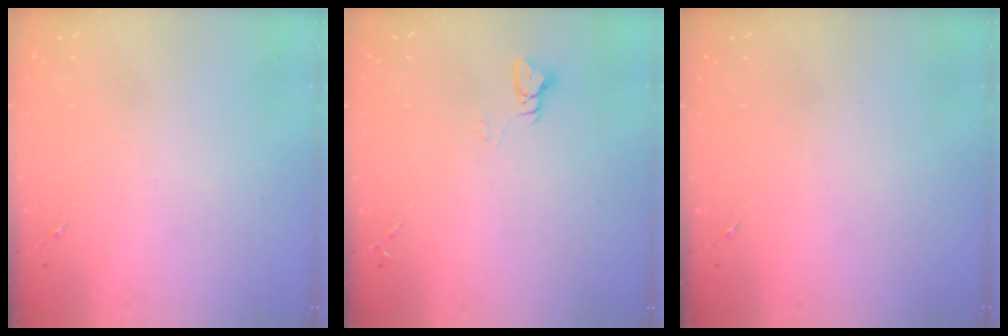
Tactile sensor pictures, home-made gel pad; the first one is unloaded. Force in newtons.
{"total": 2.9, "press": 2.9, "slide": 0.2}
{"total": 0.0}